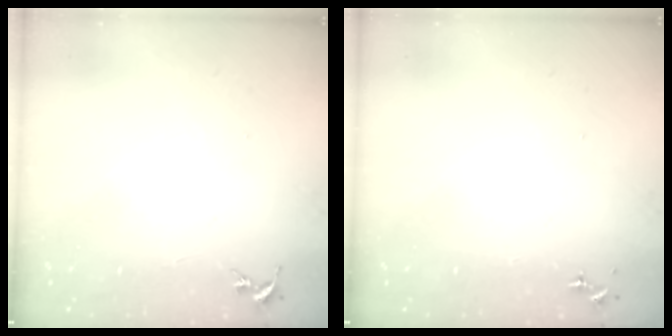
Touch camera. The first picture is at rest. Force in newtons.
{"total": 0.0}